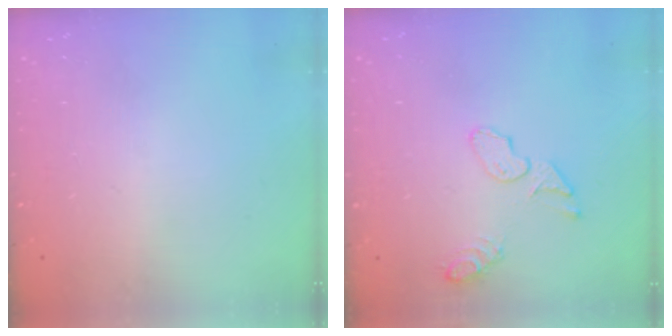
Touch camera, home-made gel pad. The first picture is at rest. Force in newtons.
{"total": 7.5, "press": 7.5, "slide": 1.0}